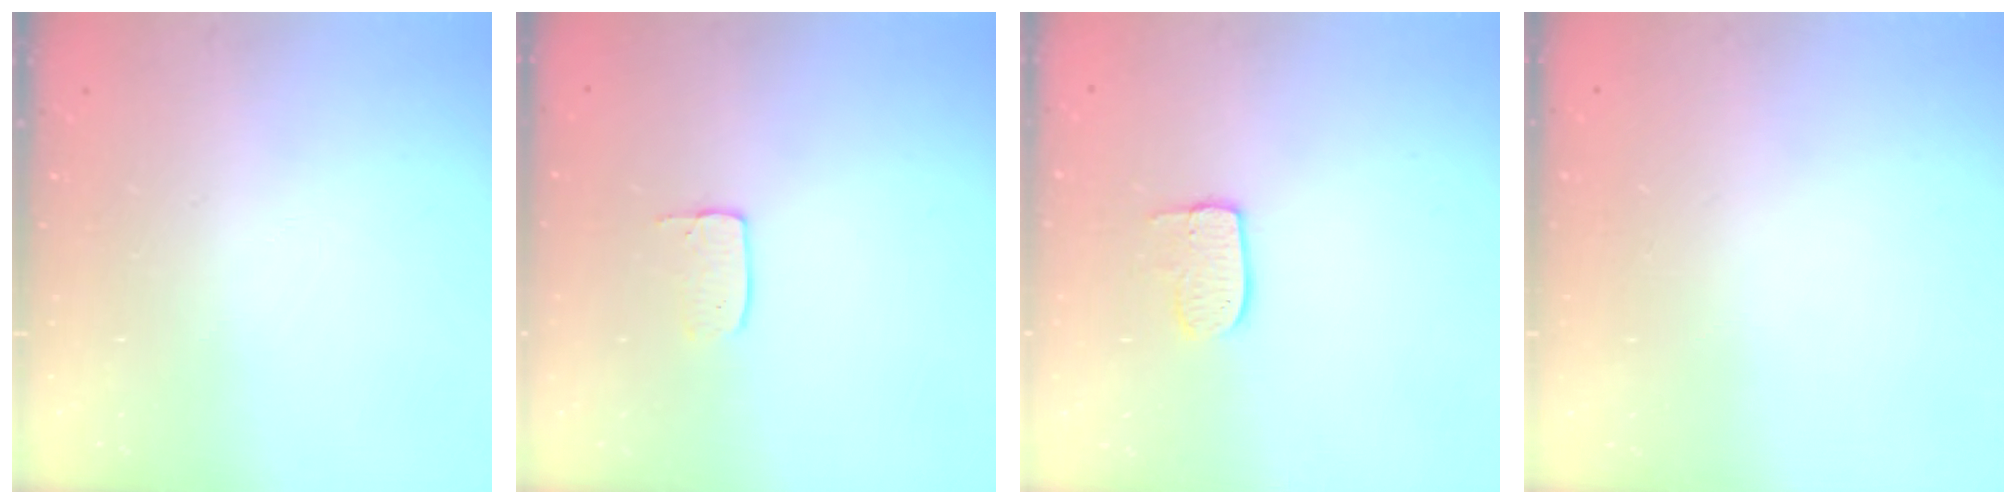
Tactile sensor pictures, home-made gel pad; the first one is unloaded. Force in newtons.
{"total": 3.5, "press": 3.5, "slide": 0.2}
{"total": 6.7, "press": 6.7, "slide": 0.2}
{"total": 0.0}